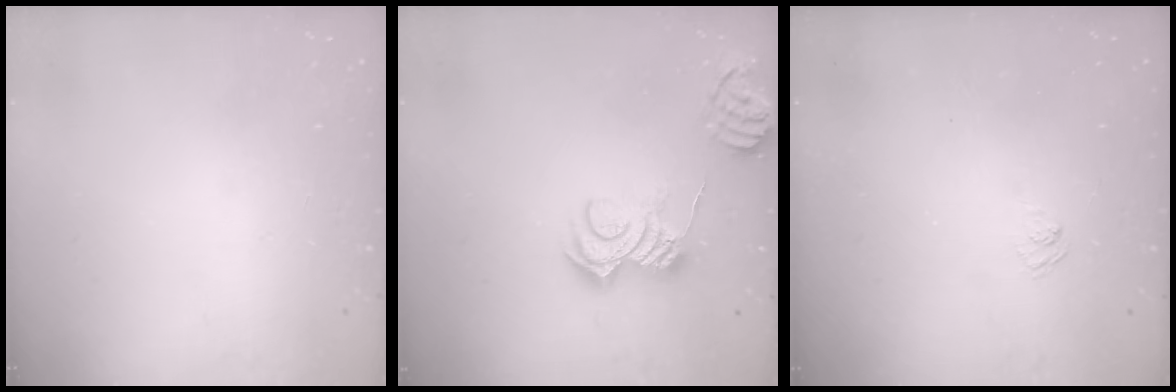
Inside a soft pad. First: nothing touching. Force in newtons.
{"total": 10.9, "press": 10.8, "slide": 1.1}
{"total": 2.4, "press": 2.0, "slide": 1.3}